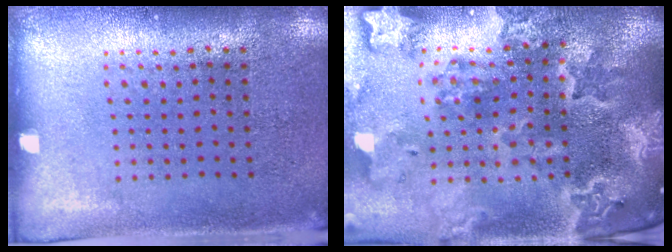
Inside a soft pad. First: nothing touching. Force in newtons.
{"total": 4.5, "press": 3.6, "slide": 2.6}